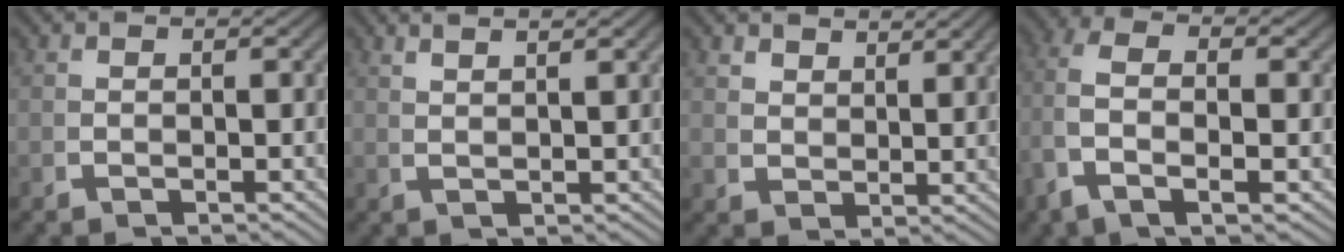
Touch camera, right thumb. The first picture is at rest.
{"total": 2.7, "force": [2.3, -0.3, 1.4], "torque": [-0.015, 0.013, 0.044]}
{"total": 2.7, "force": [2.6, 0.4, 0.6], "torque": [-0.004, -0.001, 0.058]}
{"total": 5.3, "force": [0.3, 2.2, 4.8], "torque": [-0.125, -0.009, 0.012]}